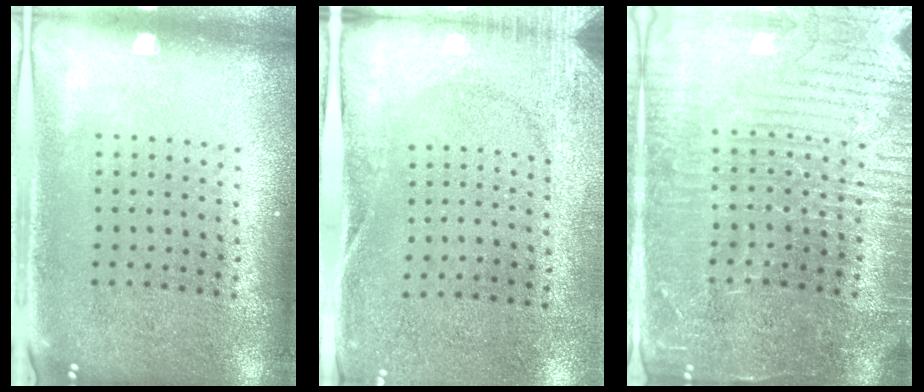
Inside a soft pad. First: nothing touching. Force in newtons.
{"total": 2.8, "press": 2.1, "slide": 1.8}
{"total": 4.2, "press": 3.9, "slide": 1.5}